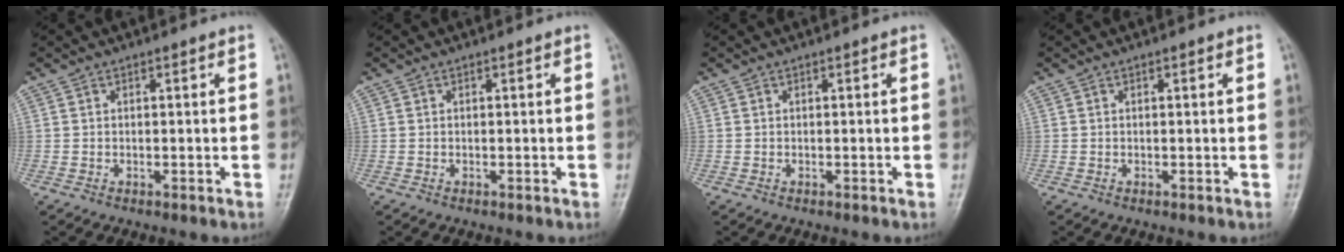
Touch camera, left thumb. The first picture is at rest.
{"total": 0.0}
{"total": 0.0}
{"total": 0.6, "force": [0.2, 0.2, 0.5], "torque": [-0.008, 0.001, 0.003]}